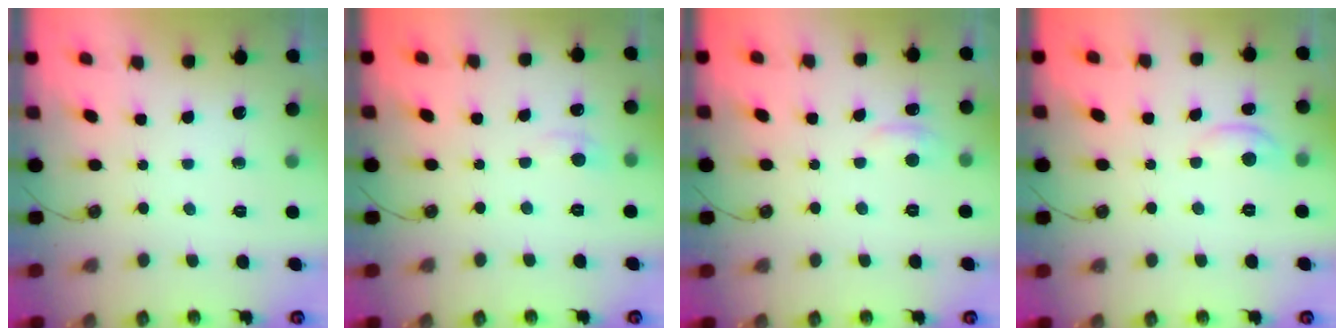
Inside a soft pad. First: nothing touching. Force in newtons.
{"total": 0.7, "press": 0.6, "slide": 0.4}
{"total": 2.1, "press": 2.0, "slide": 0.6}
{"total": 0.0}